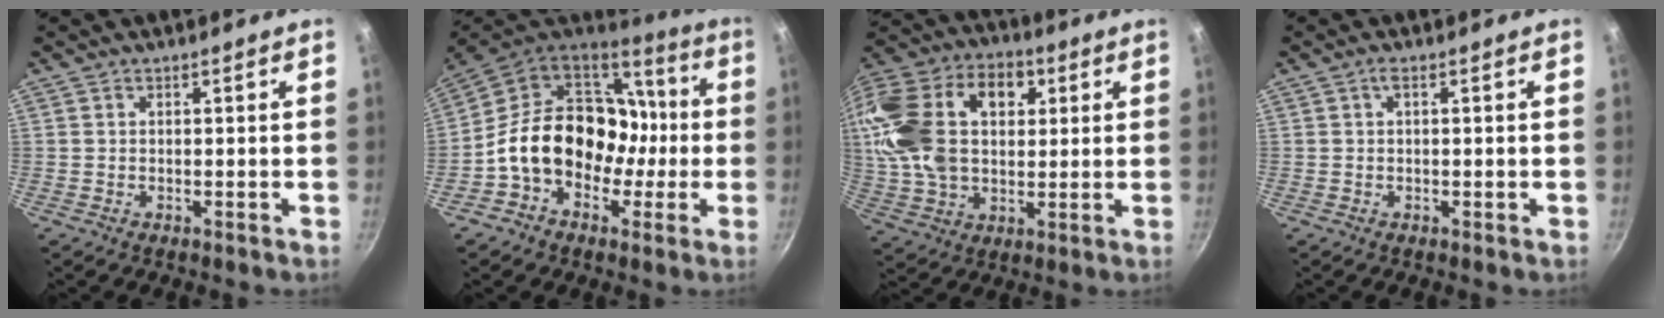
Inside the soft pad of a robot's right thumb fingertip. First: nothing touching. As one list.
[{"total": 21.3, "force": [-2.7, 16.8, 12.8], "torque": [-0.164, 0.064, -0.043]}, {"total": 25.0, "force": [5.3, 16.8, 17.7], "torque": [-0.333, 0.026, 0.086]}, {"total": 1.5, "force": [0.2, 0.5, 1.4], "torque": [-0.024, 0.003, 0.002]}]